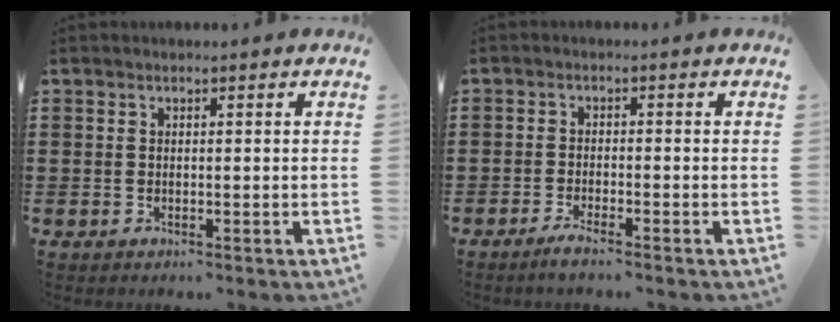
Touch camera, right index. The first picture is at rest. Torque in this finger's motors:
{"motor_torque": [0.72, -0.51, -0.04, 0.00]}